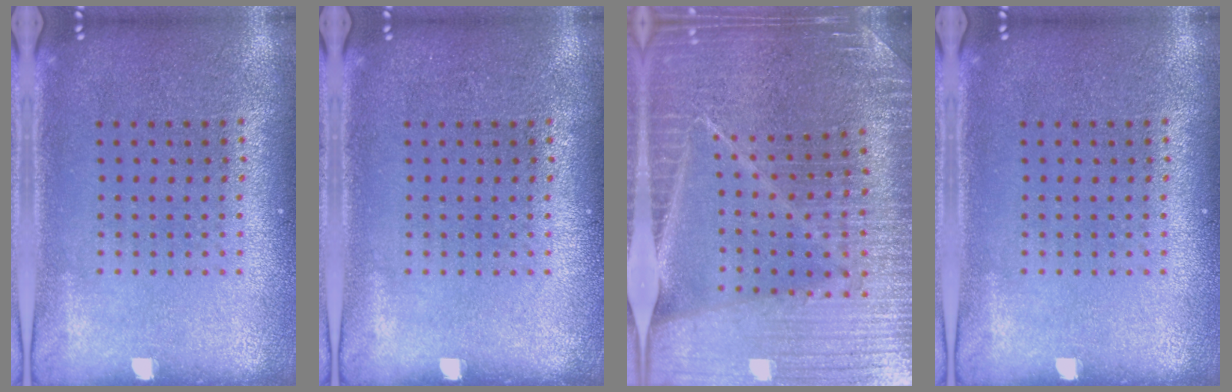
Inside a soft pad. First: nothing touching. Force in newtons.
{"total": 0.0}
{"total": 4.3, "press": 4.1, "slide": 1.4}
{"total": 0.0}